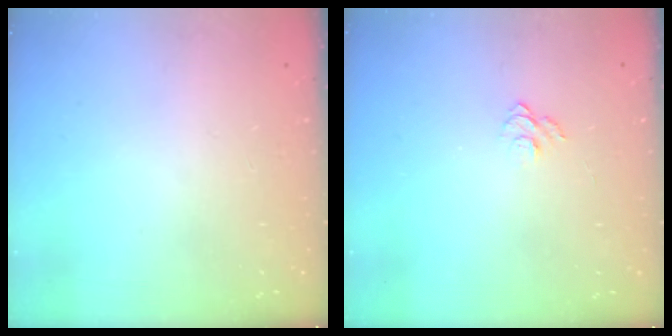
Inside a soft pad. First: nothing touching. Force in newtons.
{"total": 5.3, "press": 5.3, "slide": 0.5}